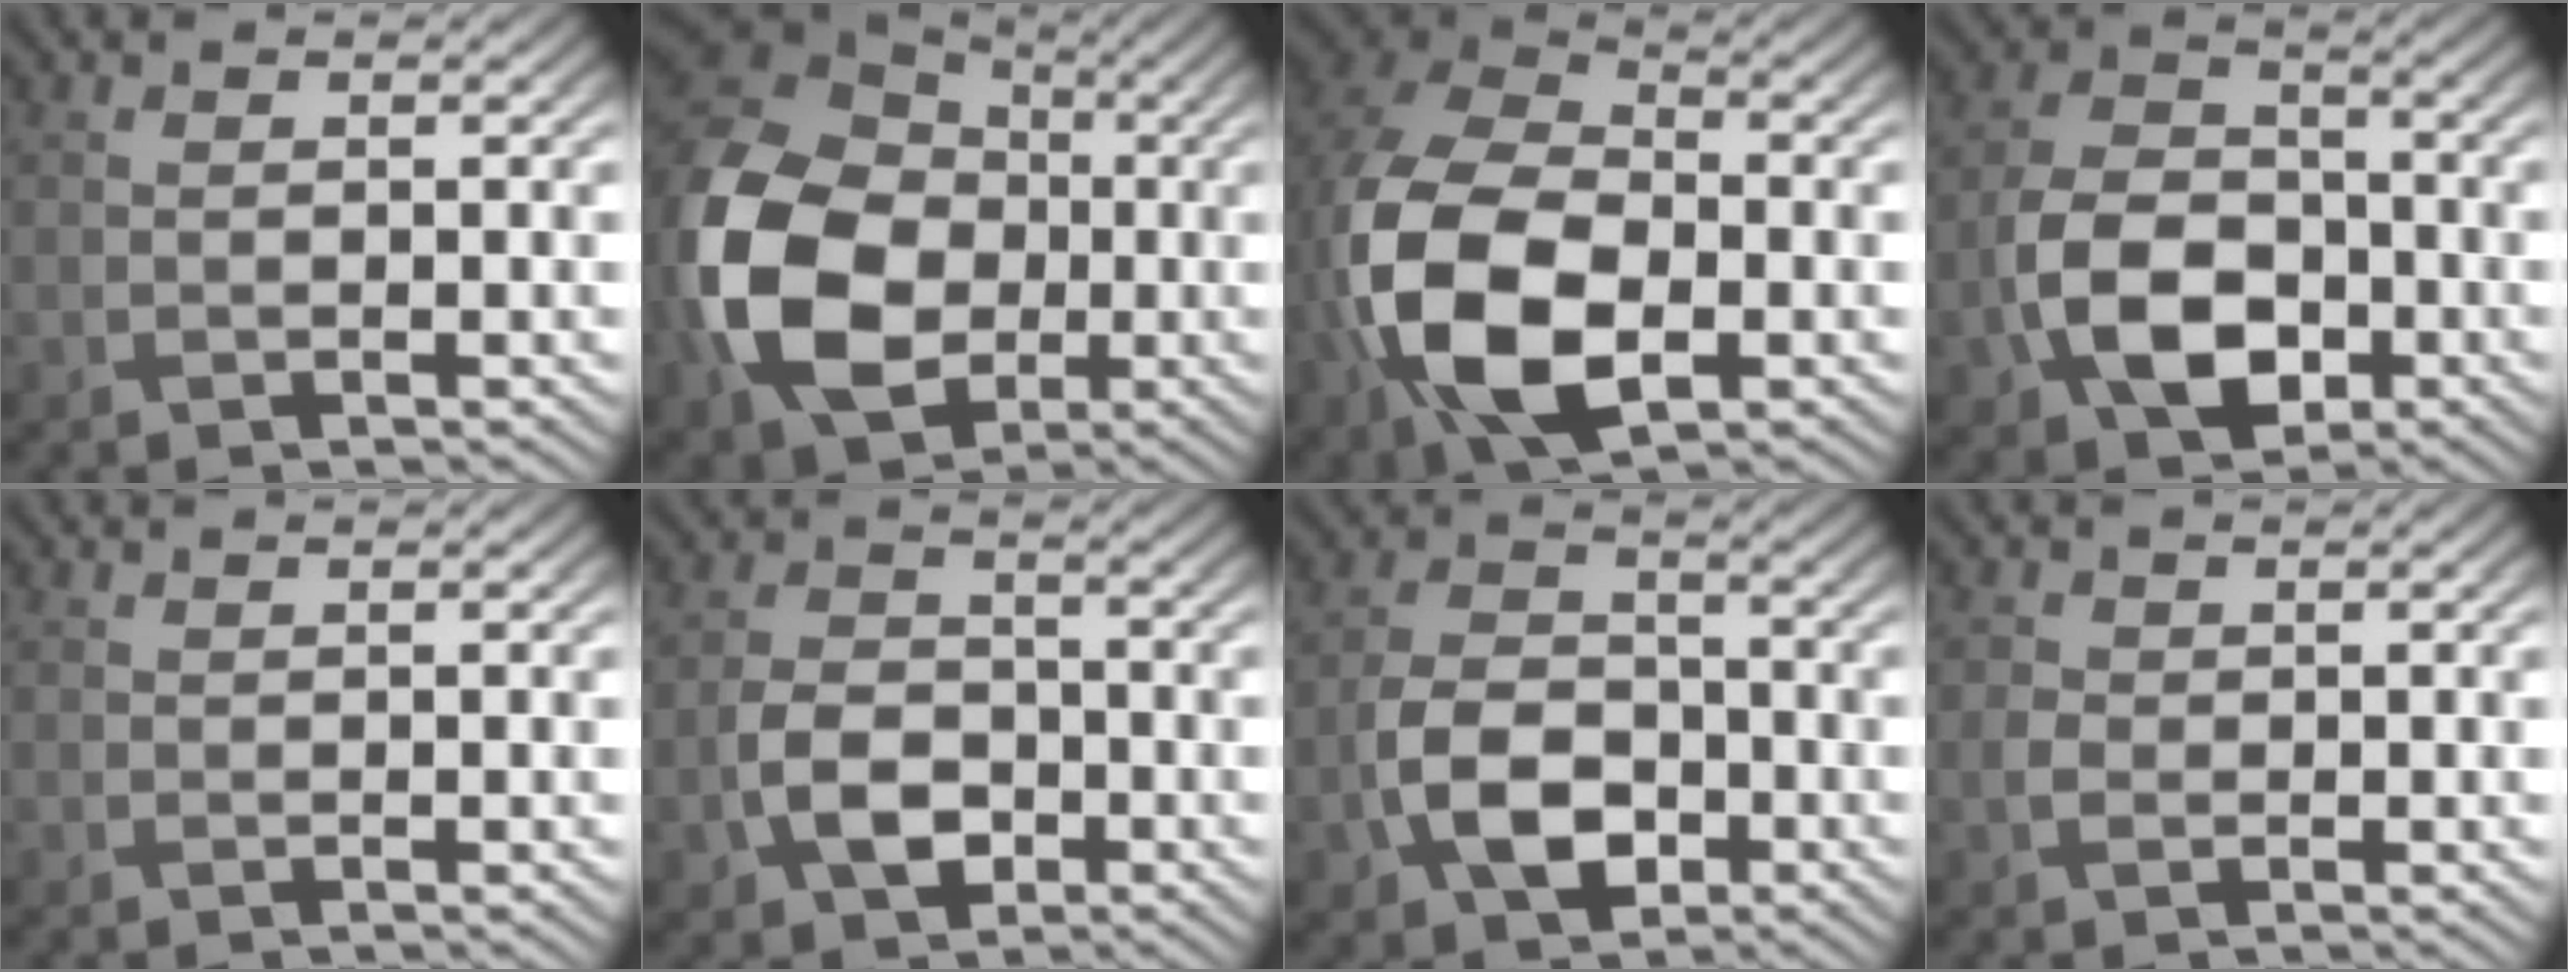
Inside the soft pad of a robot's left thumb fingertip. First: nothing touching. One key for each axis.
{"total": 16.3, "fx": -2.7, "fy": 12.5, "fz": 10.1, "tx": -0.261, "ty": -0.032, "tz": -0.054}
{"total": 15.6, "fx": -3.9, "fy": 10.1, "fz": 11.2, "tx": -0.276, "ty": -0.040, "tz": -0.074}
{"total": 9.8, "fx": -3.5, "fy": 6.7, "fz": 6.3, "tx": -0.136, "ty": -0.005, "tz": -0.074}
{"total": 0.0}
{"total": 5.9, "fx": -2.4, "fy": 4.1, "fz": 3.5, "tx": -0.075, "ty": -0.004, "tz": -0.053}
{"total": 8.1, "fx": -3.1, "fy": 5.5, "fz": 5.0, "tx": -0.108, "ty": -0.003, "tz": -0.070}
{"total": 1.0, "fx": -0.3, "fy": 0.9, "fz": 0.3, "tx": -0.011, "ty": -0.005, "tz": -0.011}